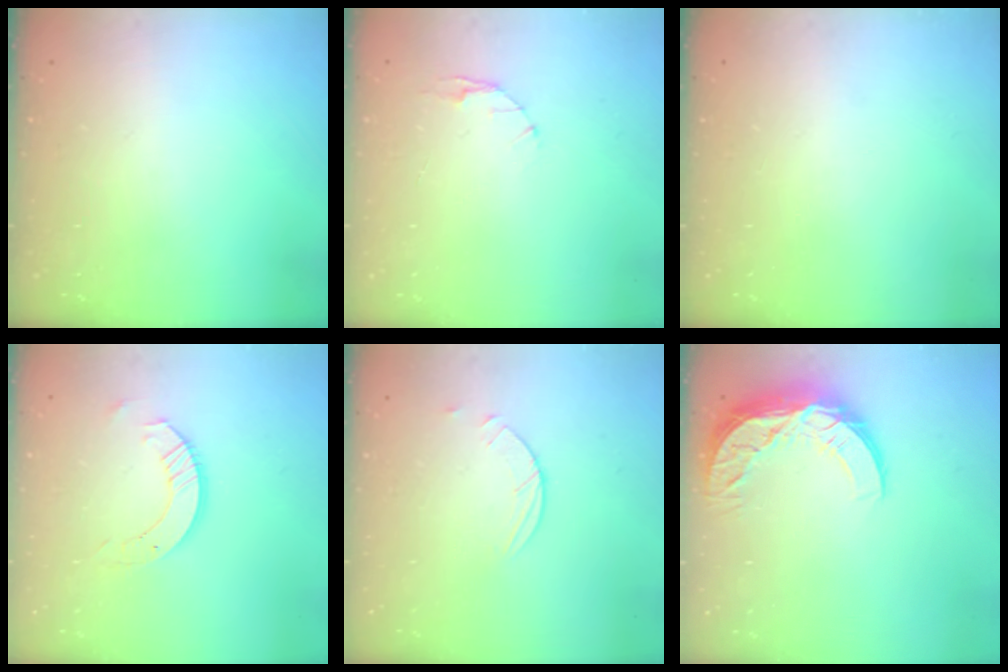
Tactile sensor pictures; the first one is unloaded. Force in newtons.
{"total": 3.1, "press": 3.1, "slide": 0.4}
{"total": 0.0}
{"total": 7.6, "press": 7.5, "slide": 0.5}
{"total": 2.9, "press": 2.8, "slide": 0.3}
{"total": 11.3, "press": 11.2, "slide": 0.9}